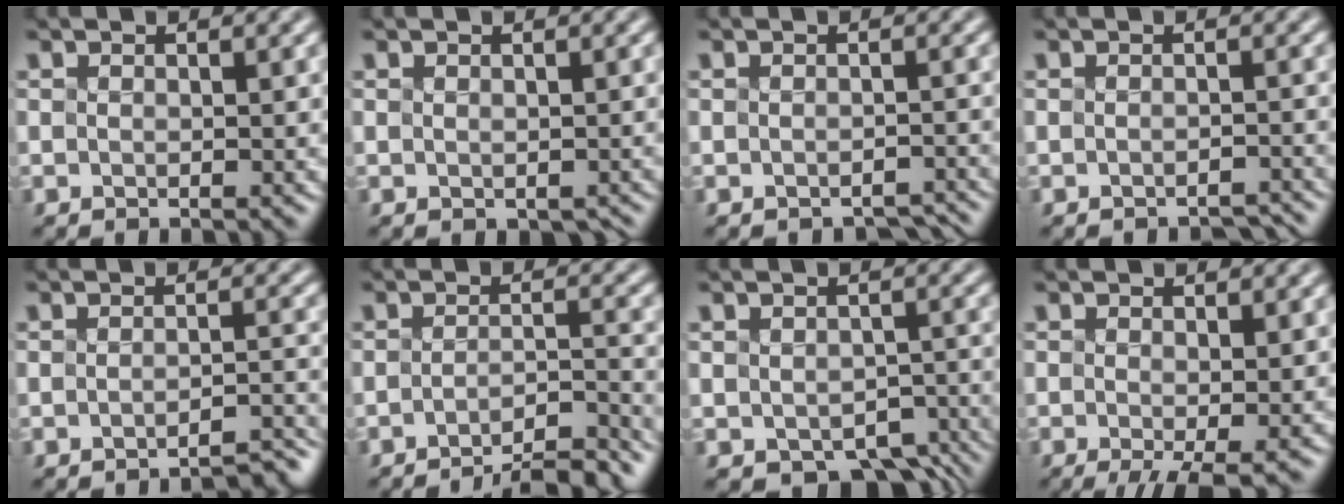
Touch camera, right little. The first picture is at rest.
{"total": 0.9, "force": [-0.3, 0.5, 0.6], "torque": [-0.010, -0.007, -0.001]}
{"total": 1.5, "force": [-1.5, 0.4, 0.3], "torque": [0.000, 0.000, -0.017]}
{"total": 1.8, "force": [-1.8, 0.1, 0.2], "torque": [0.003, 0.003, -0.021]}
{"total": 3.1, "force": [-2.9, 0.4, 1.1], "torque": [-0.002, 0.012, -0.041]}
{"total": 6.2, "force": [-5.2, 1.1, 3.2], "torque": [-0.035, 0.007, -0.075]}
{"total": 5.4, "force": [-3.3, 3.0, 3.1], "torque": [-0.031, -0.018, -0.042]}
{"total": 3.4, "force": [-1.2, 0.7, 3.1], "torque": [-0.056, -0.011, -0.022]}